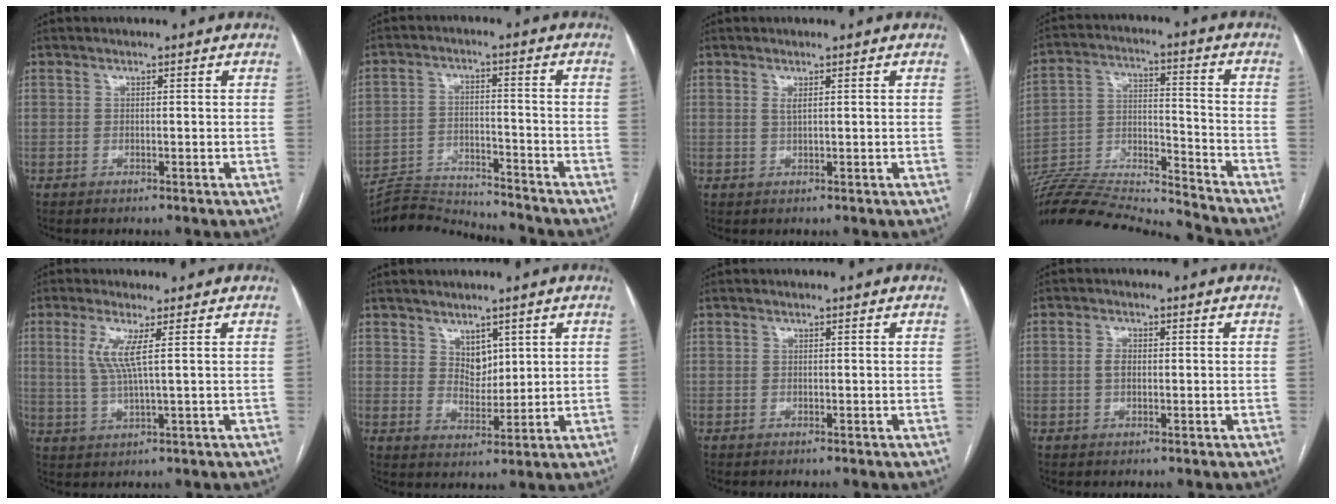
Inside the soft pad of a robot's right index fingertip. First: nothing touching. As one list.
[{"total": 10.6, "force": [-10.6, -0.7, 0.3], "torque": [-0.009, 0.008, -0.178]}, {"total": 1.1, "force": [0.5, 0.1, 0.9], "torque": [-0.026, -0.004, 0.011]}, {"total": 22.8, "force": [-21.7, -0.3, 7.2], "torque": [-0.166, -0.011, -0.358]}, {"total": 5.0, "force": [1.5, -0.2, 4.8], "torque": [-0.105, -0.001, 0.035]}, {"total": 3.9, "force": [2.1, 2.5, 2.2], "torque": [-0.035, -0.004, 0.046]}, {"total": 0.0}, {"total": 1.9, "force": [0.0, 1.1, 1.5], "torque": [-0.030, 0.004, 0.000]}]